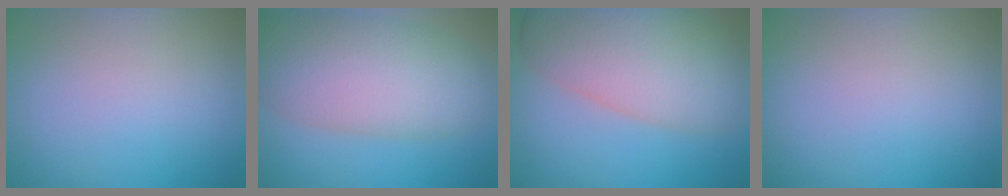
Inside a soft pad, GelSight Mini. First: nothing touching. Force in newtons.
{"total": 9.6, "press": 9.5, "slide": 0.7}
{"total": 10.3, "press": 10.3, "slide": 0.7}
{"total": 0.0}